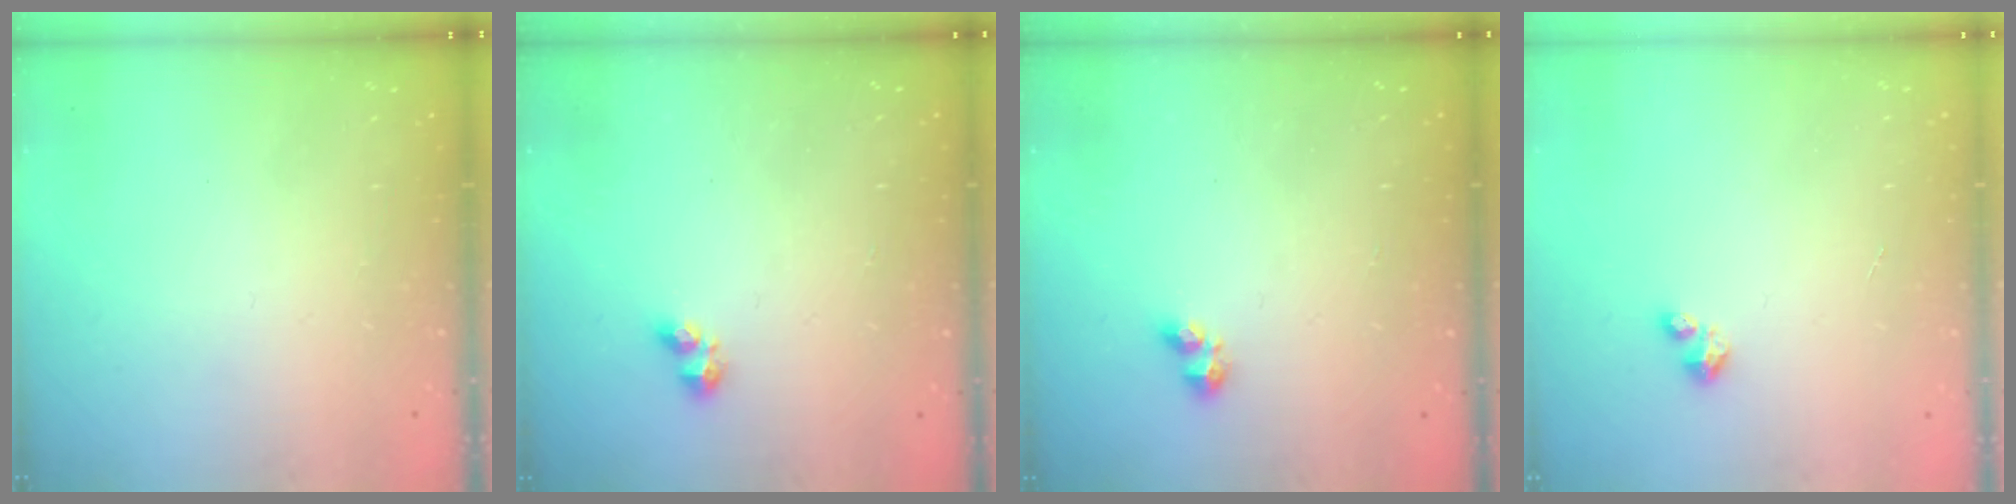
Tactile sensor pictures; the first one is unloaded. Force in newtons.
{"total": 1.8, "press": 1.7, "slide": 0.5}
{"total": 1.8, "press": 1.7, "slide": 0.5}
{"total": 1.7, "press": 1.7, "slide": 0.2}